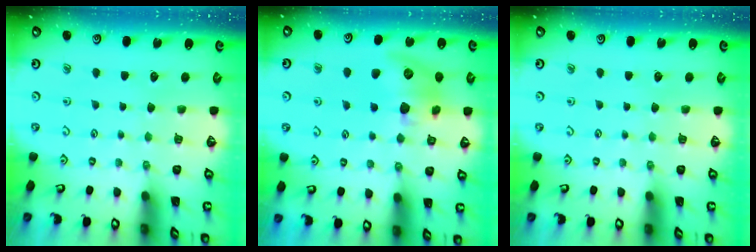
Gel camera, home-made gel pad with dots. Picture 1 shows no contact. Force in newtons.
{"total": 16.3, "press": 16.2, "slide": 1.3}
{"total": 0.0}